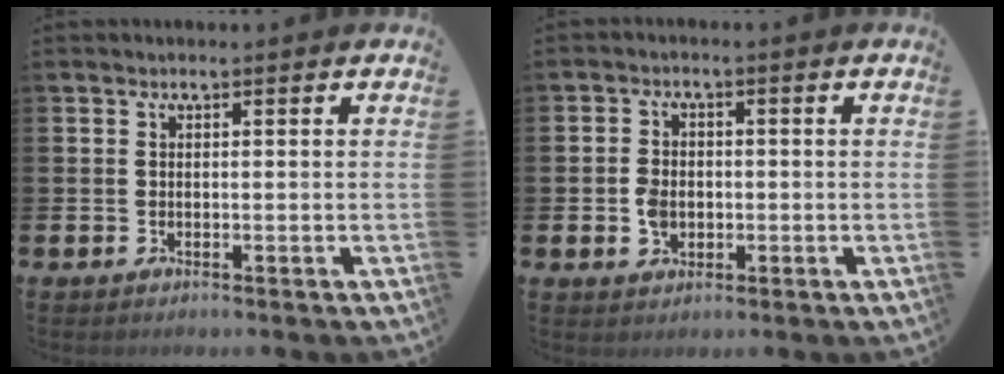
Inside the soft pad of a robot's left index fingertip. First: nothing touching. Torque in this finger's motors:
{"motor_torque": [0.86, 0.14, 0.43, 0.11]}